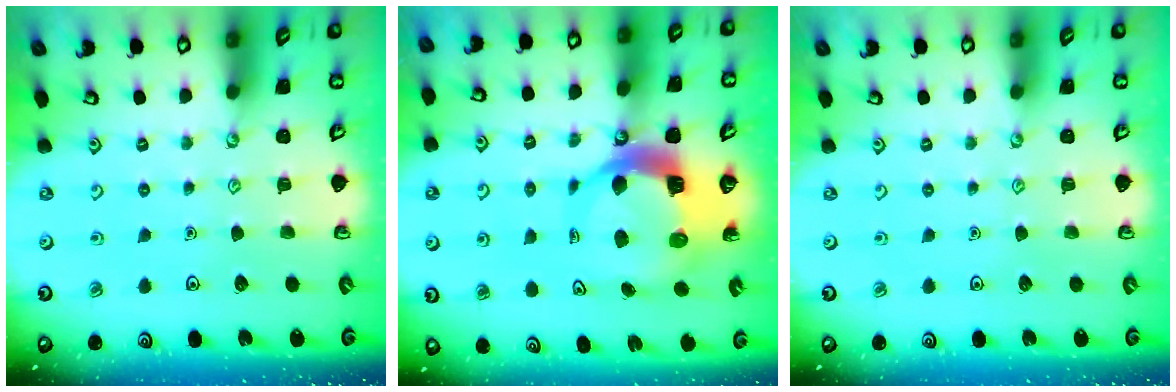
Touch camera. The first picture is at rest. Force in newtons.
{"total": 11.0, "press": 10.8, "slide": 1.6}
{"total": 0.0}